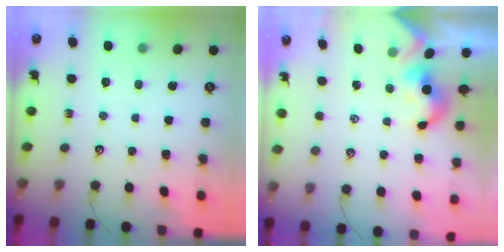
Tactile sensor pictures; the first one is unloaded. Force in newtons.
{"total": 1.9, "press": 1.9, "slide": 0.4}